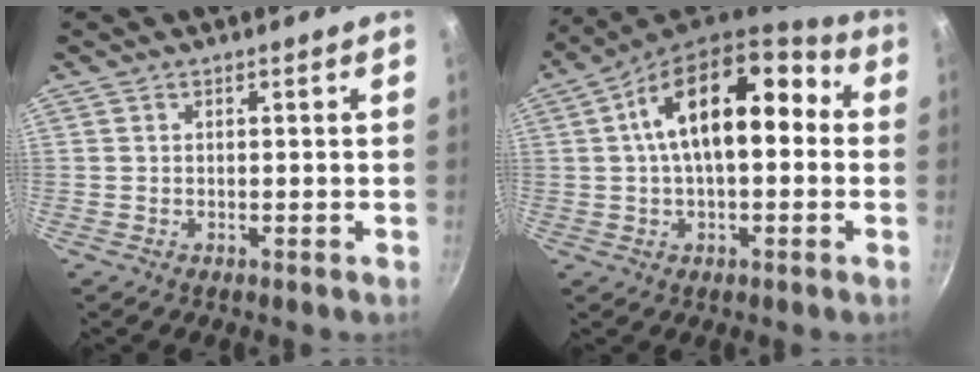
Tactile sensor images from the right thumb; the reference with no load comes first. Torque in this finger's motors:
{"motor_torque": [-0.83, 2.13, 1.77, 0.64, 0.55]}